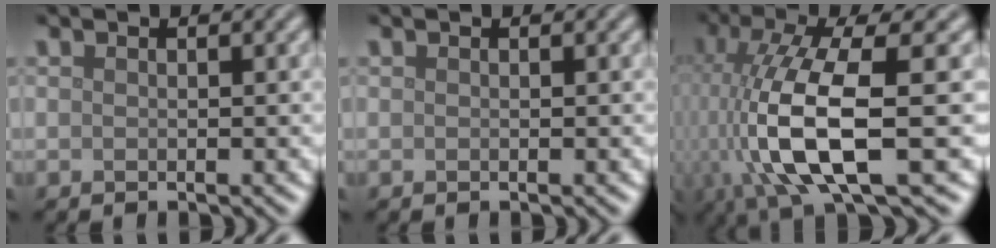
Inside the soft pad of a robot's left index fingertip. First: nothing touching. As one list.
[{"total": 0.0}, {"total": 11.5, "force": [-1.5, 3.6, 10.9], "torque": [-0.224, -0.009, -0.026]}]